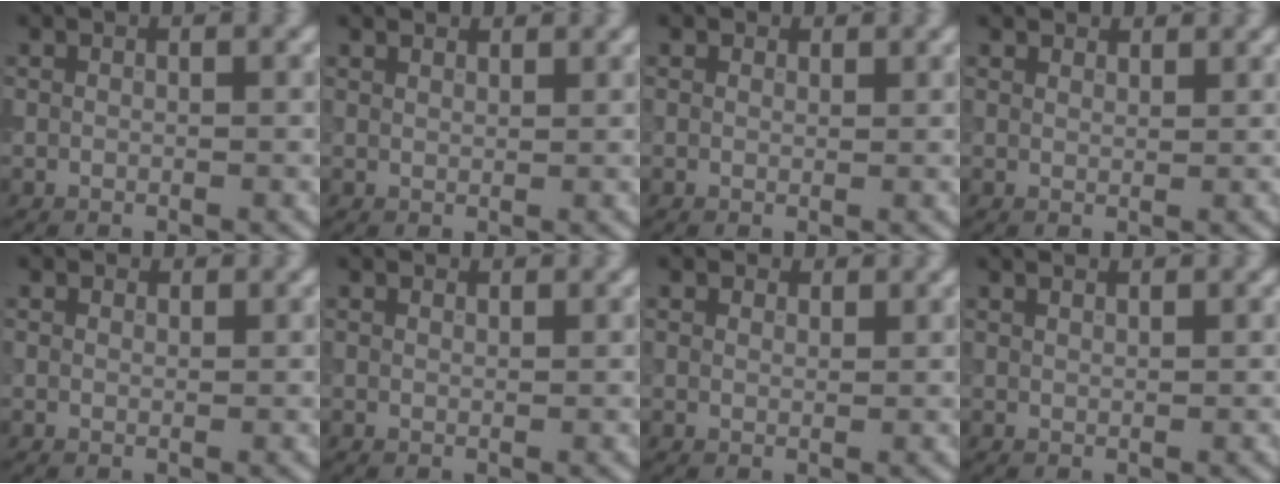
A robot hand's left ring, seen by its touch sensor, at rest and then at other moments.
{"total": 2.8, "force": [2.4, 1.1, 0.8], "torque": [-0.024, -0.002, 0.044]}
{"total": 0.8, "force": [0.6, 0.5, 0.1], "torque": [-0.001, -0.004, 0.004]}
{"total": 2.8, "force": [2.5, 1.0, 0.7], "torque": [-0.017, -0.006, 0.045]}
{"total": 0.9, "force": [0.8, 0.4, 0.1], "torque": [-0.003, -0.003, 0.007]}
{"total": 1.5, "force": [1.4, 0.5, 0.4], "torque": [-0.009, -0.003, 0.018]}
{"total": 1.8, "force": [1.5, 0.9, 0.4], "torque": [-0.012, -0.009, 0.027]}
{"total": 2.2, "force": [1.8, 0.7, 0.9], "torque": [-0.010, 0.013, 0.002]}